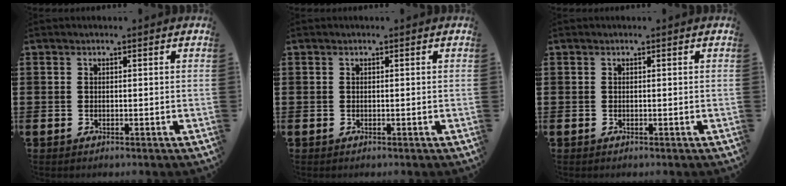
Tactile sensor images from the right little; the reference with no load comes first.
{"total": 0.0}
{"total": 0.0}